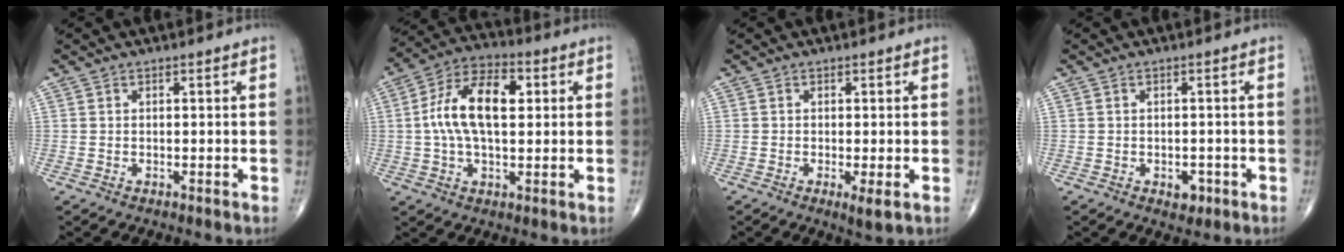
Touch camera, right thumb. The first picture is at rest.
{"total": 13.9, "force": [1.9, 7.3, 11.6], "torque": [-0.212, 0.025, 0.027]}
{"total": 2.7, "force": [-0.7, 0.5, 2.6], "torque": [-0.049, -0.012, -0.014]}
{"total": 2.7, "force": [-1.1, 1.8, 1.6], "torque": [-0.011, 0.002, -0.011]}